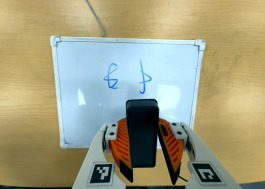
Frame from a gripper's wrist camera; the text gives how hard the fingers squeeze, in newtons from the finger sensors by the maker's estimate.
{"total": 7.3, "left": 7.2, "right": 7.4}